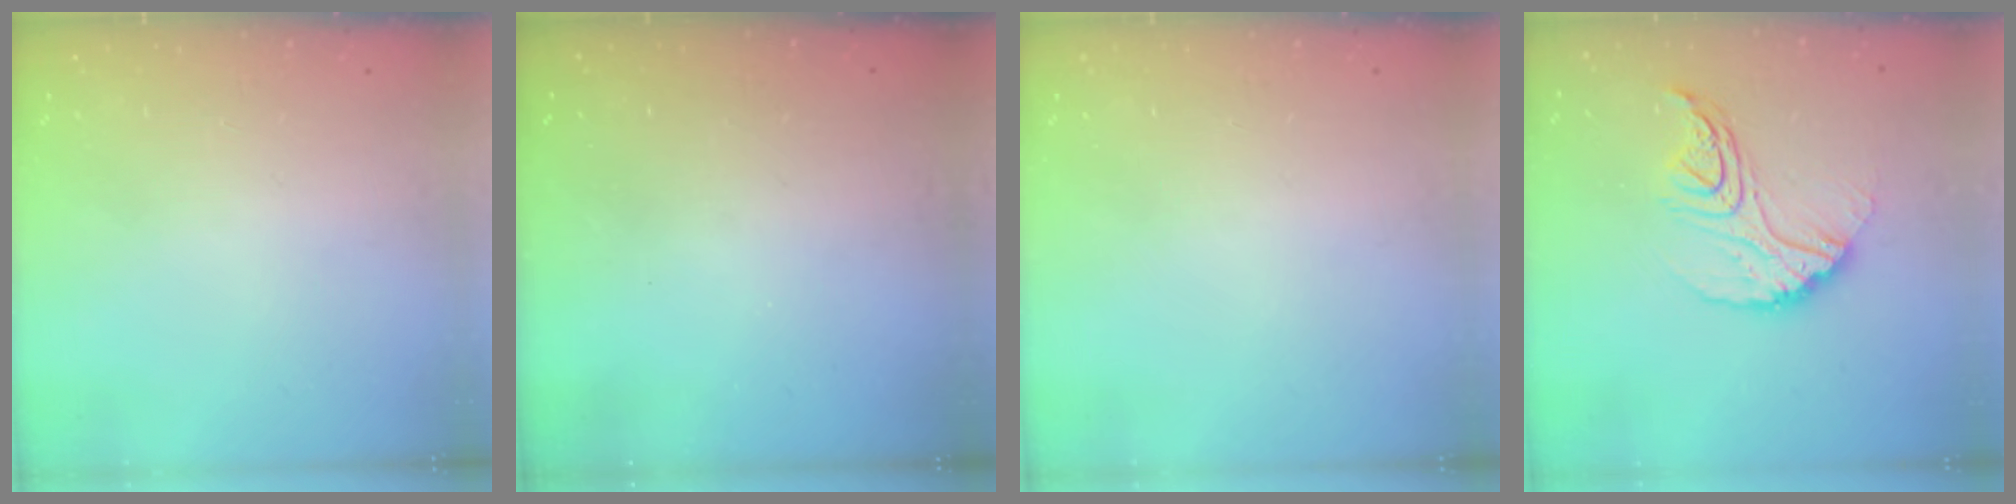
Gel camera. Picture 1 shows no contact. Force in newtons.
{"total": 3.1, "press": 3.1, "slide": 0.1}
{"total": 0.0}
{"total": 14.5, "press": 14.5, "slide": 1.0}